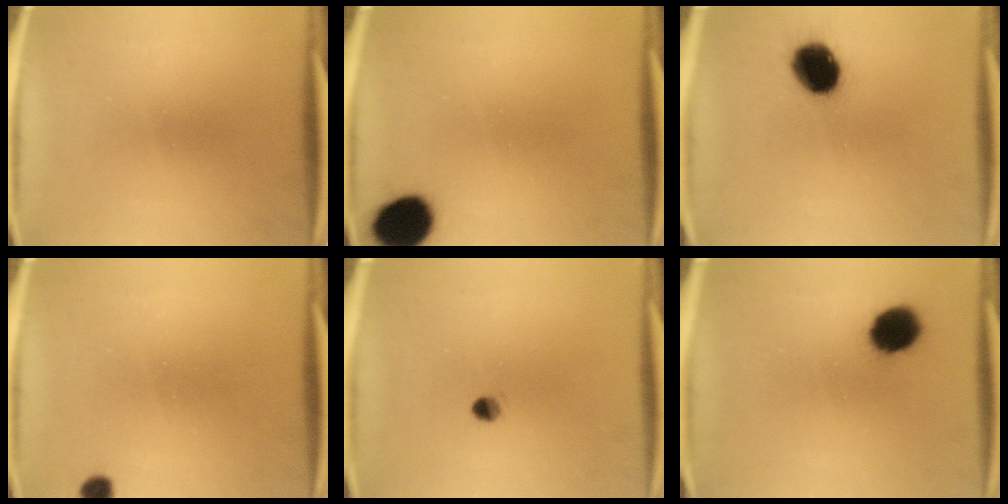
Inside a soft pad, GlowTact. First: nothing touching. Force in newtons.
{"total": 11.2}
{"total": 11.8}
{"total": 1.8}
{"total": 2.0}
{"total": 9.1}